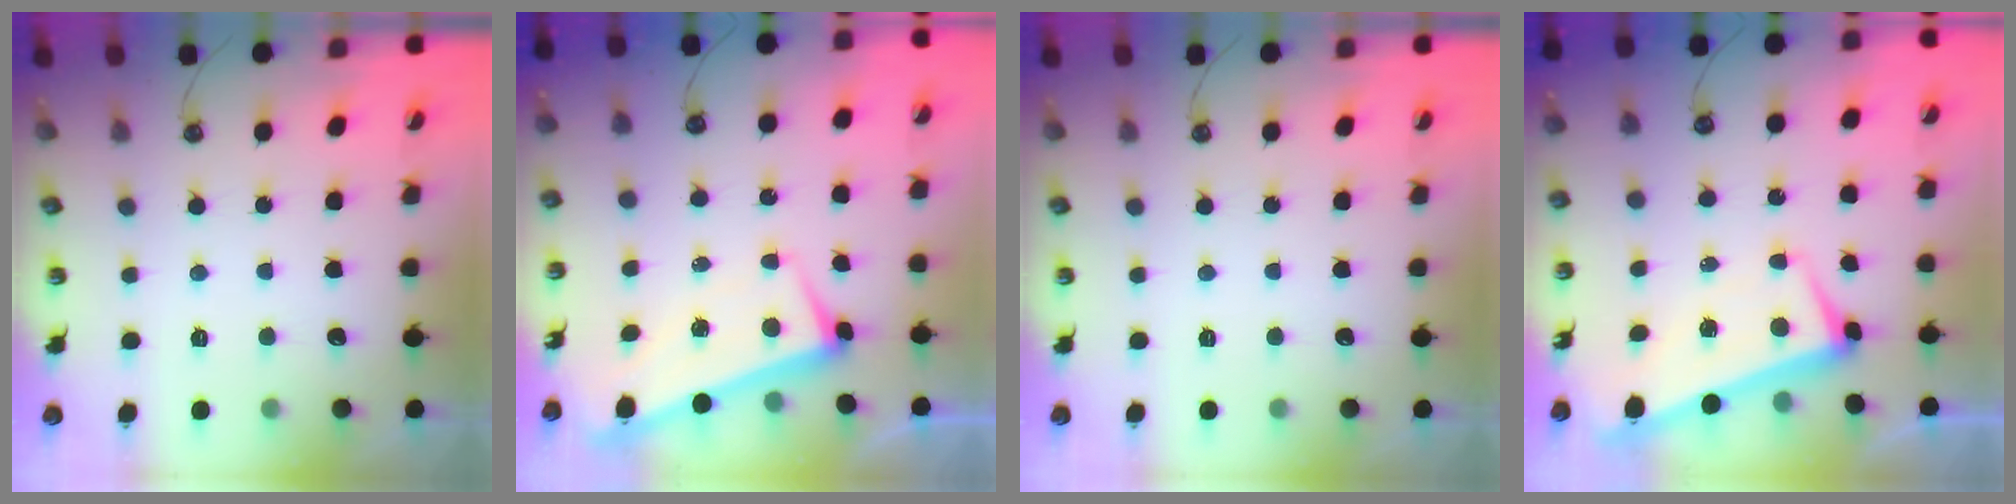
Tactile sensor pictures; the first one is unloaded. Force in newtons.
{"total": 1.5, "press": 0.4, "slide": 1.5}
{"total": 0.0}
{"total": 2.2, "press": 2.1, "slide": 0.7}